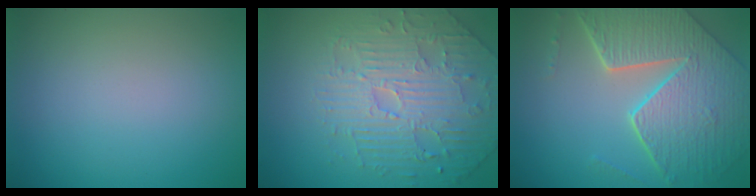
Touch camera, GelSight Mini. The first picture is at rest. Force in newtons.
{"total": 4.7, "press": 4.7, "slide": 0.5}
{"total": 8.9, "press": 6.3, "slide": 6.3}